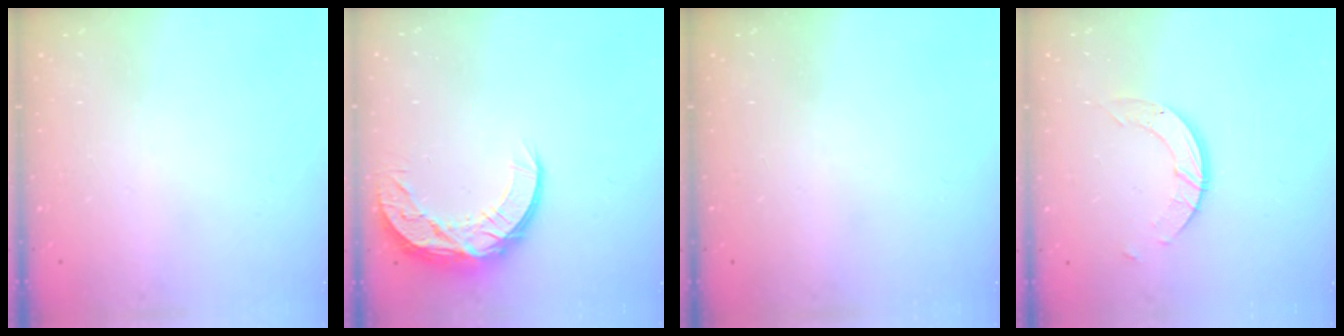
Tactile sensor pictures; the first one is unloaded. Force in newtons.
{"total": 11.3, "press": 11.3, "slide": 0.7}
{"total": 0.0}
{"total": 5.9, "press": 5.9, "slide": 0.5}